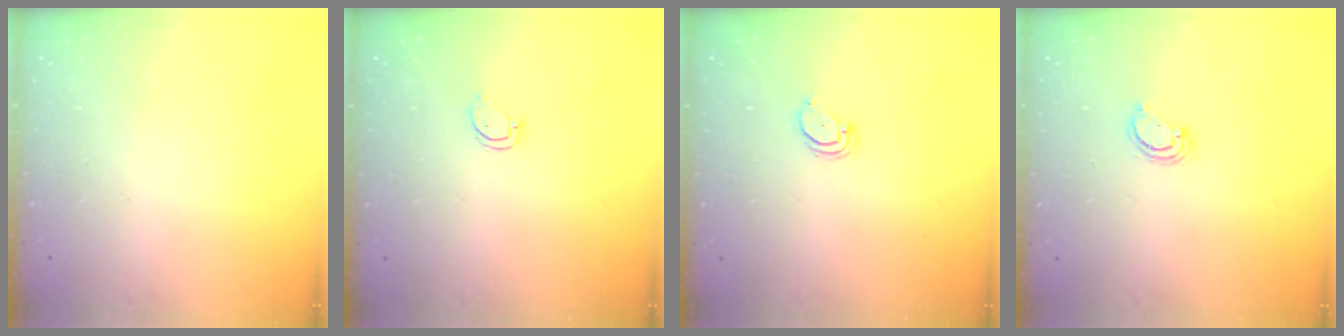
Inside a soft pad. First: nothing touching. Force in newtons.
{"total": 2.6, "press": 2.6, "slide": 0.3}
{"total": 2.1, "press": 2.1, "slide": 0.2}
{"total": 2.3, "press": 2.3, "slide": 0.2}